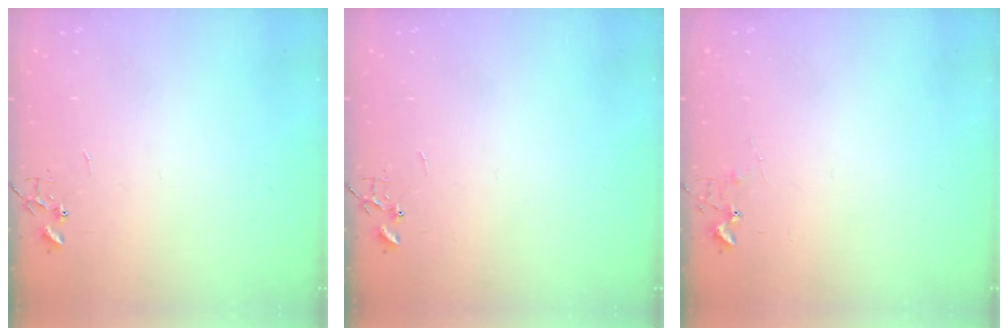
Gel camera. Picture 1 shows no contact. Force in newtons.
{"total": 0.0}
{"total": 5.4, "press": 5.4, "slide": 0.7}